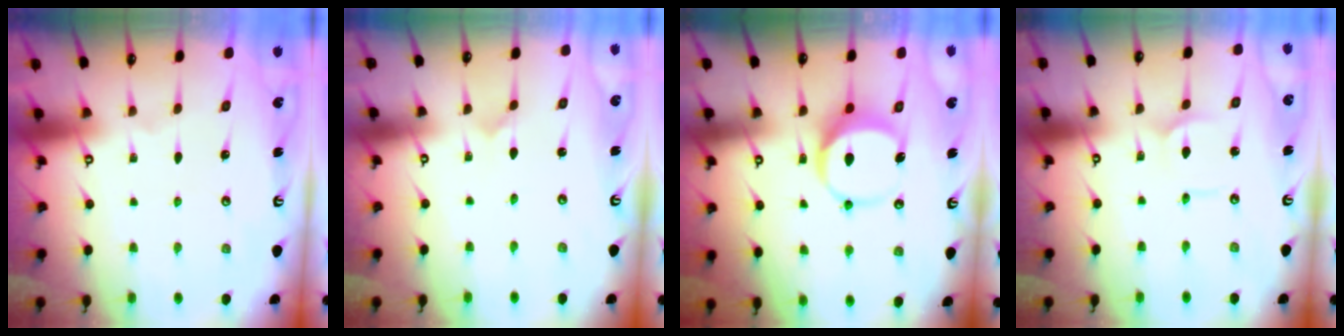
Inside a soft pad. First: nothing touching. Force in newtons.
{"total": 0.0}
{"total": 7.9, "press": 7.9, "slide": 0.5}
{"total": 1.6, "press": 1.6, "slide": 0.0}